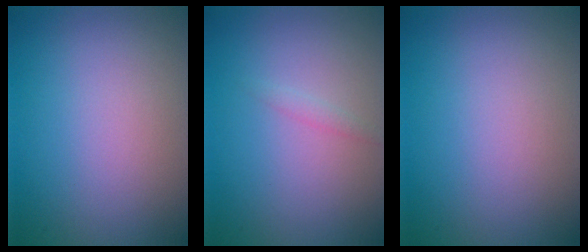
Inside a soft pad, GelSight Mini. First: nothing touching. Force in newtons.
{"total": 0.7, "press": 0.7, "slide": 0.0}
{"total": 0.0}